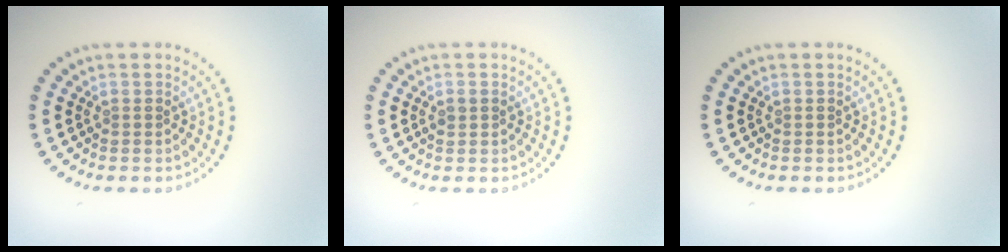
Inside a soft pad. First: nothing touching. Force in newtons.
{"total": 0.9, "press": 0.9, "slide": 0.2}
{"total": 0.0}